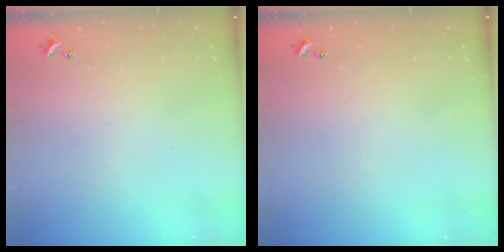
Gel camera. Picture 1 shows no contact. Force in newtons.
{"total": 0.0}